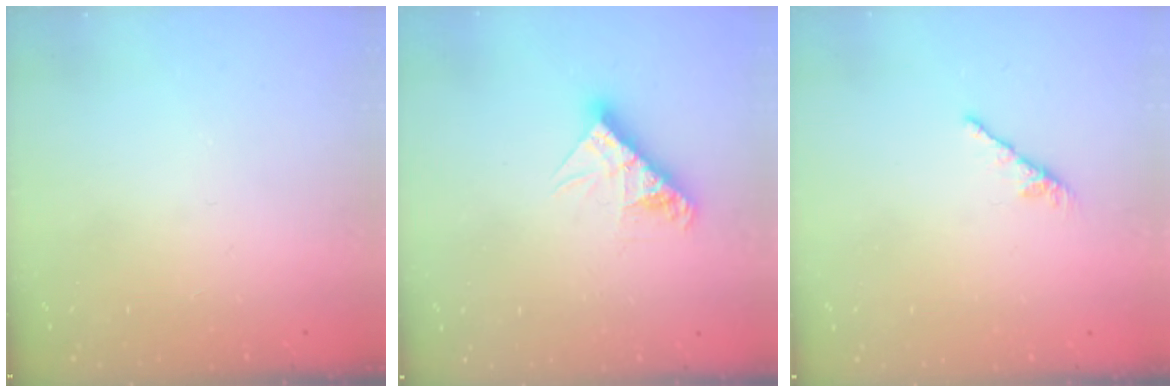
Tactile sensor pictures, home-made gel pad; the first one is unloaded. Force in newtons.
{"total": 9.8, "press": 9.8, "slide": 0.7}
{"total": 0.0}